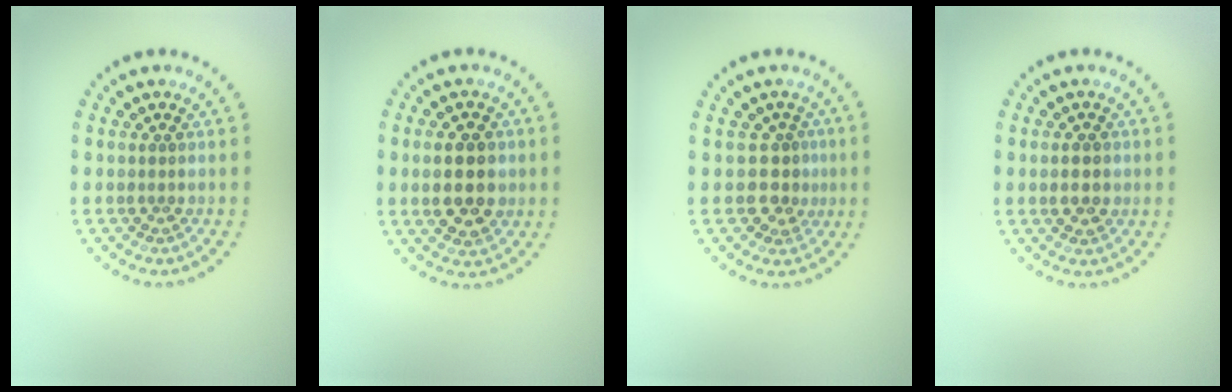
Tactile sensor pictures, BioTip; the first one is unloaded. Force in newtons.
{"total": 4.7, "press": 4.7, "slide": 0.3}
{"total": 2.4, "press": 2.1, "slide": 1.3}
{"total": 1.9, "press": 1.8, "slide": 0.2}